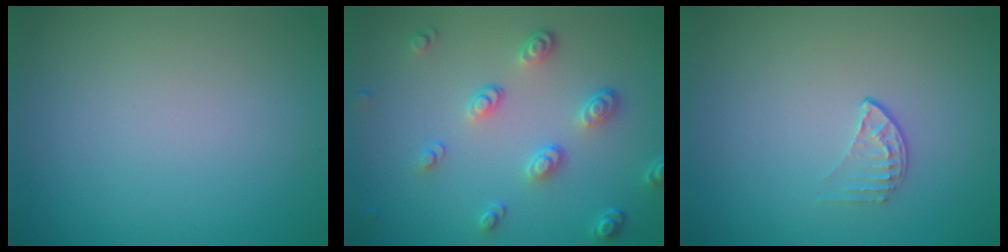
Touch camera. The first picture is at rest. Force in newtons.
{"total": 3.6, "press": 2.8, "slide": 2.3}
{"total": 1.1, "press": 0.7, "slide": 0.9}